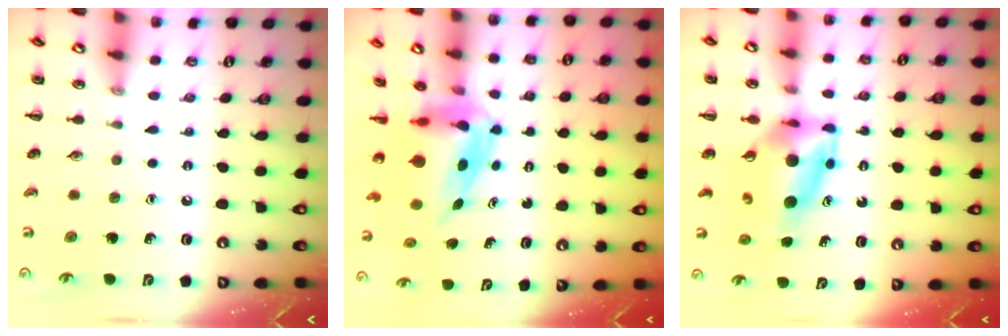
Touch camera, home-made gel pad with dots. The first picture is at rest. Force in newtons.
{"total": 5.5, "press": 5.2, "slide": 1.7}
{"total": 7.2, "press": 6.9, "slide": 2.0}